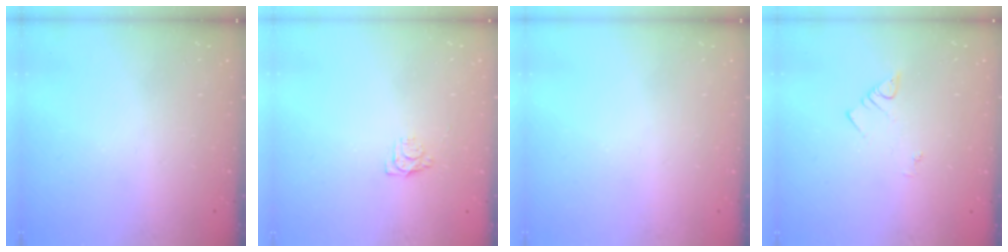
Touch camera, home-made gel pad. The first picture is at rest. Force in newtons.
{"total": 4.7, "press": 4.6, "slide": 0.7}
{"total": 0.0}
{"total": 2.1, "press": 2.1, "slide": 0.4}